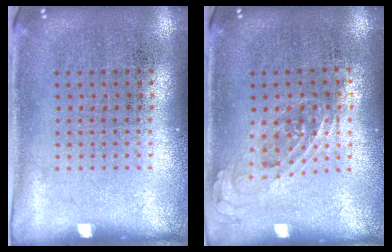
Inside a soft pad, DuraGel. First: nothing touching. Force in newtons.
{"total": 0.8, "press": 0.7, "slide": 0.4}